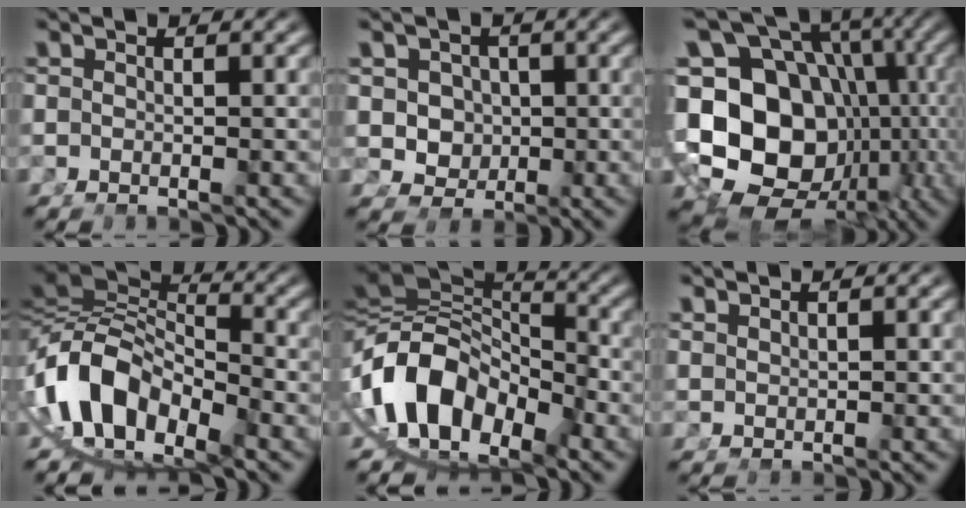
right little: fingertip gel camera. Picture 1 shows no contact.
{"total": 5.8, "force": [0.0, 5.3, 2.4], "torque": [-0.054, -0.029, 0.010]}
{"total": 25.1, "force": [-4.1, 20.0, 14.7], "torque": [-0.274, -0.087, -0.041]}
{"total": 16.3, "force": [-2.5, 12.6, 10.0], "torque": [-0.222, -0.050, -0.033]}
{"total": 18.9, "force": [-3.2, 14.6, 11.6], "torque": [-0.250, -0.059, -0.036]}
{"total": 1.5, "force": [1.3, -0.8, 0.1], "torque": [0.009, 0.002, 0.034]}